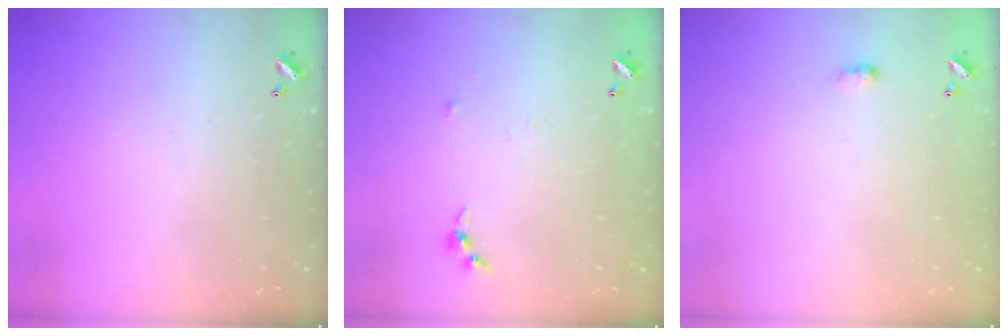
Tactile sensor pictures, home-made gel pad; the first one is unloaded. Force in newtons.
{"total": 4.6, "press": 4.5, "slide": 0.6}
{"total": 1.6, "press": 1.5, "slide": 0.4}